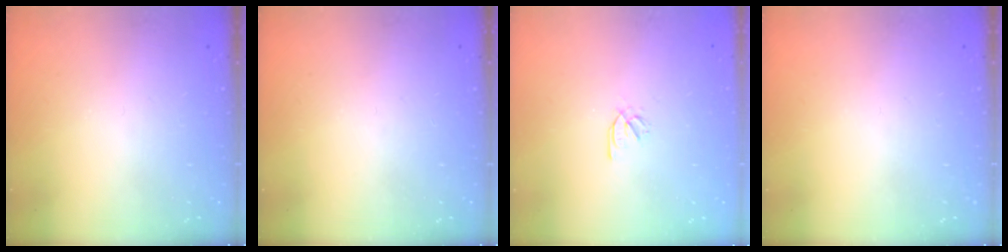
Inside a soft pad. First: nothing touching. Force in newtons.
{"total": 0.0}
{"total": 2.1, "press": 2.0, "slide": 0.7}
{"total": 0.0}